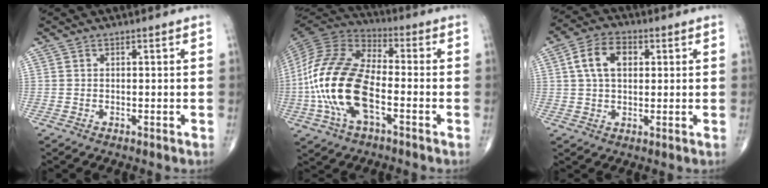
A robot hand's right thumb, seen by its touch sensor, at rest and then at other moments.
{"total": 19.2, "force": [-4.3, 9.4, 16.2], "torque": [-0.334, 0.025, -0.084]}
{"total": 8.3, "force": [2.0, 5.3, 6.1], "torque": [-0.102, 0.012, 0.032]}